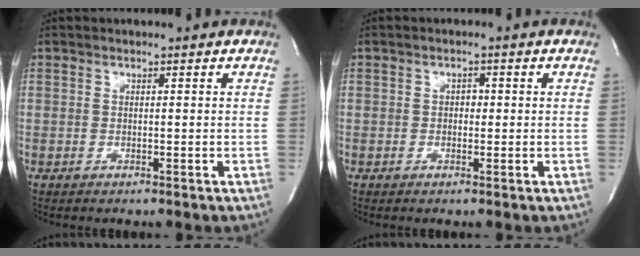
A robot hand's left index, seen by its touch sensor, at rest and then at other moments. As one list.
[{"total": 1.2, "force": [-0.1, 0.9, 0.9], "torque": [-0.007, 0.002, -0.004]}]